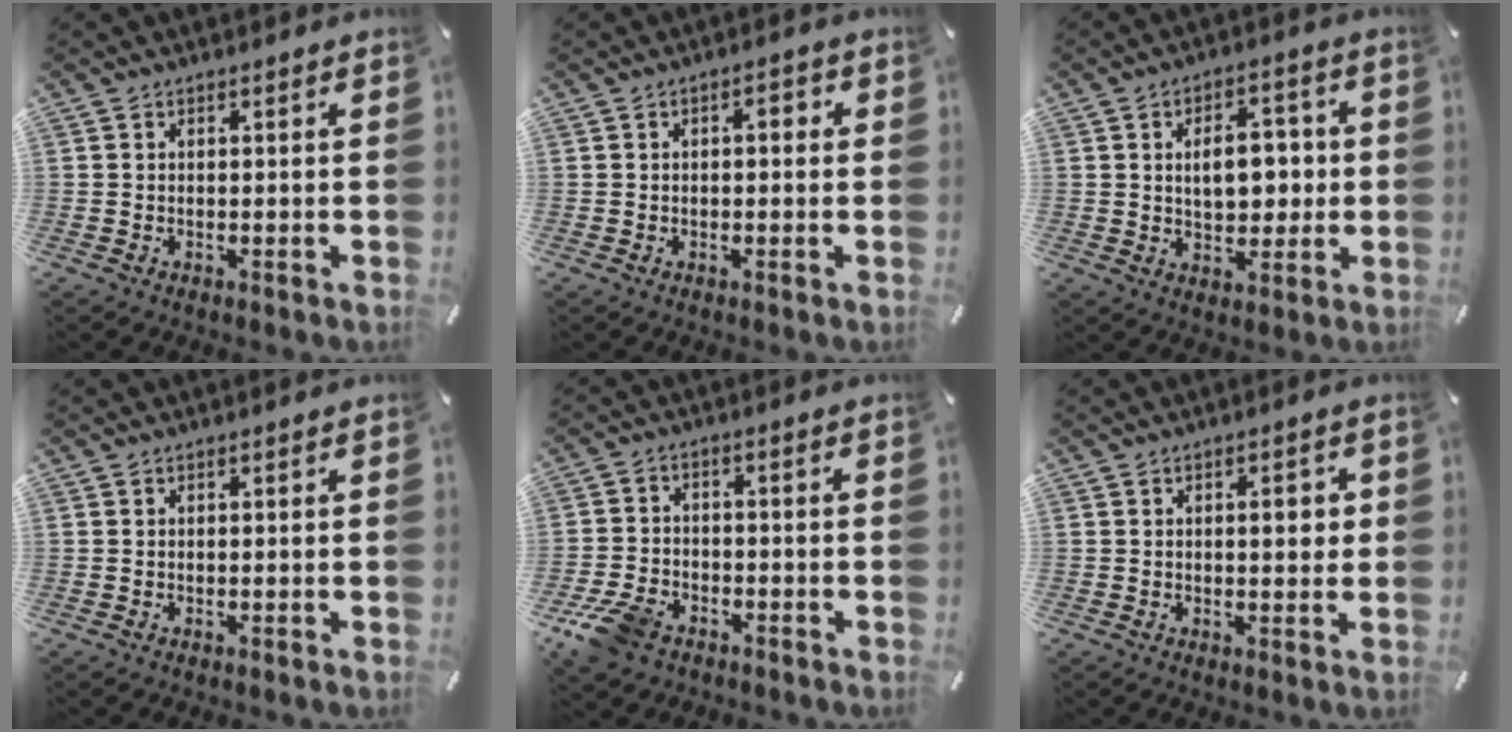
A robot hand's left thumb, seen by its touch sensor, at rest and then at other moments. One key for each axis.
{"total": 2.7, "fx": 0.0, "fy": 1.2, "fz": 2.4, "tx": -0.039, "ty": 0.009, "tz": -0.006}
{"total": 9.7, "fx": 0.7, "fy": 6.3, "fz": 7.3, "tx": -0.101, "ty": 0.004, "tz": 0.008}
{"total": 0.0}
{"total": 8.1, "fx": -5.3, "fy": 4.8, "fz": 3.8, "tx": -0.088, "ty": 0.022, "tz": -0.101}
{"total": 4.2, "fx": 0.7, "fy": 1.8, "fz": 3.7, "tx": -0.042, "ty": -0.004, "tz": 0.002}